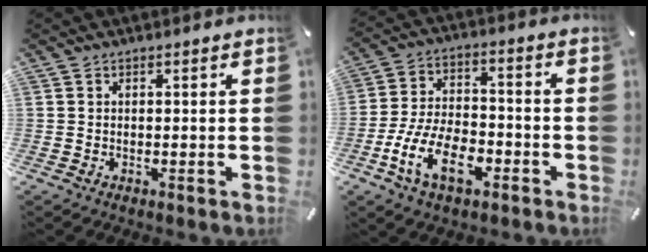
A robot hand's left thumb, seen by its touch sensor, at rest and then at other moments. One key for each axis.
{"total": 14.0, "fx": -6.8, "fy": 7.8, "fz": 9.5, "tx": -0.195, "ty": 0.031, "tz": -0.122}